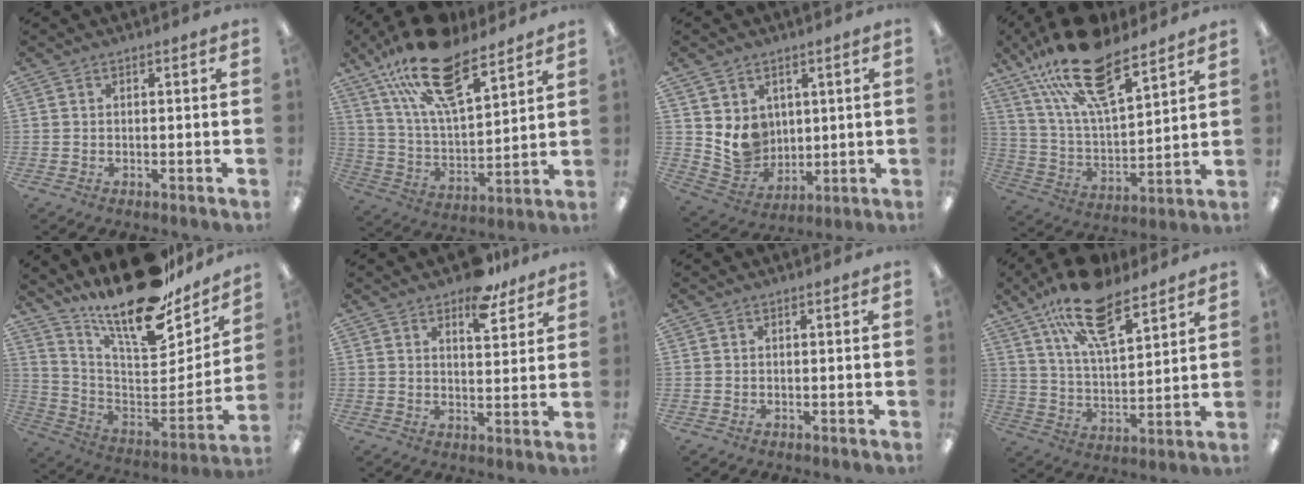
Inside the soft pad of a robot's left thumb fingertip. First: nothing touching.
{"total": 21.5, "force": [14.5, 8.7, 13.3], "torque": [-0.236, -0.068, 0.254]}
{"total": 8.7, "force": [3.1, 7.8, 2.4], "torque": [-0.037, -0.023, 0.067]}
{"total": 22.0, "force": [15.2, 8.3, 13.6], "torque": [-0.242, -0.076, 0.266]}
{"total": 20.3, "force": [16.4, 6.1, 10.3], "torque": [-0.162, -0.130, 0.277]}
{"total": 8.7, "force": [6.7, 3.6, 4.2], "torque": [-0.044, -0.039, 0.113]}
{"total": 0.0}
{"total": 17.4, "force": [11.8, 6.8, 10.9], "torque": [-0.192, -0.049, 0.203]}